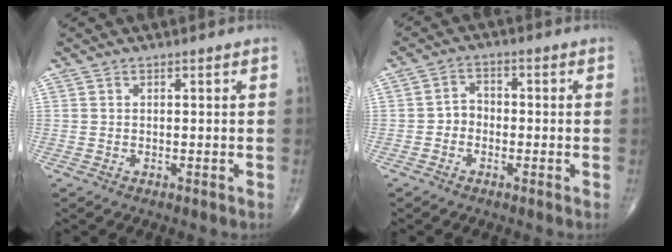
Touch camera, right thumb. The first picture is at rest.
{"total": 3.3, "force": [-1.1, 2.6, 1.6], "torque": [-0.011, 0.017, -0.028]}